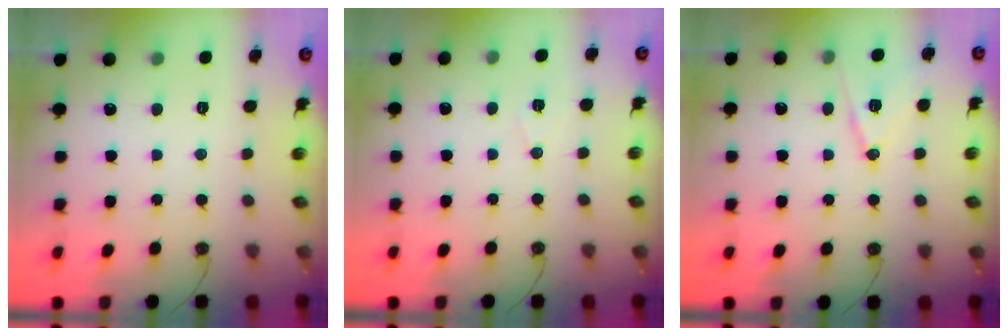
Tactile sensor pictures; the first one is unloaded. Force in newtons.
{"total": 6.1, "press": 4.1, "slide": 4.5}
{"total": 12.2, "press": 11.7, "slide": 3.4}